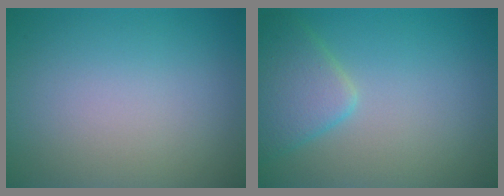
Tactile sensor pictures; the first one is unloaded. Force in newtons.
{"total": 3.6, "press": 3.6, "slide": 0.3}